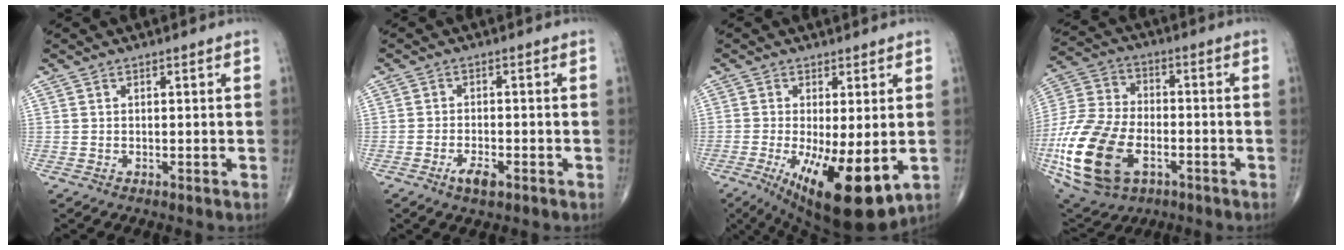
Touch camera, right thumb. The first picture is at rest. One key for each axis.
{"total": 3.5, "fx": -1.9, "fy": 1.4, "fz": 2.6, "tx": -0.048, "ty": 0.005, "tz": -0.035}
{"total": 15.1, "fx": -3.9, "fy": 5.0, "fz": 13.7, "tx": -0.214, "ty": -0.027, "tz": -0.042}
{"total": 22.5, "fx": -7.0, "fy": 13.6, "fz": 16.5, "tx": -0.348, "ty": 0.006, "tz": -0.117}